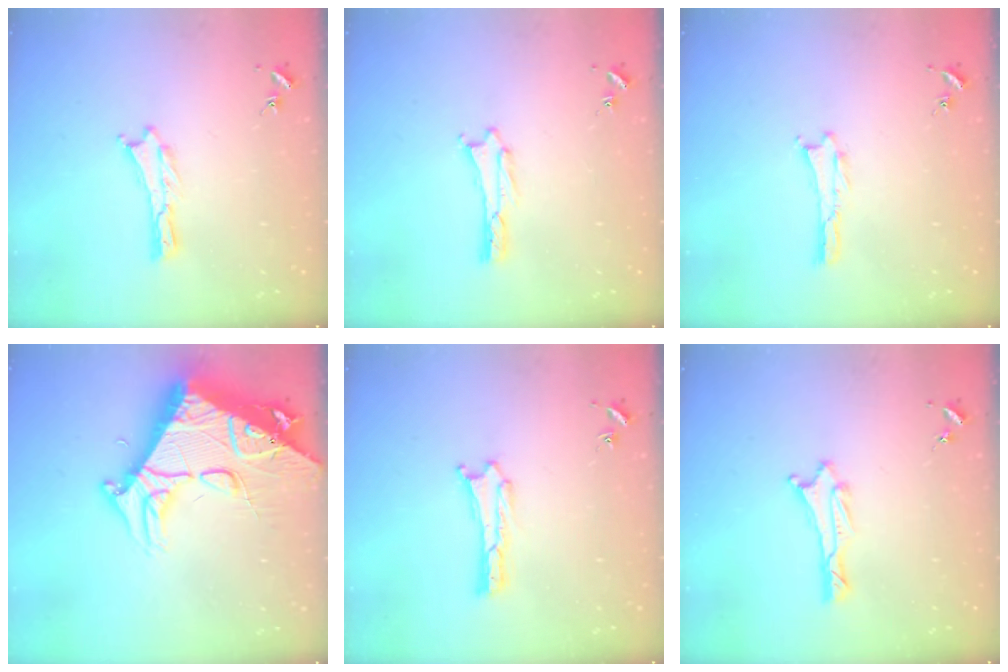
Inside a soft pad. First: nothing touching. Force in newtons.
{"total": 1.1, "press": 1.1, "slide": 0.1}
{"total": 0.0}
{"total": 15.1, "press": 15.0, "slide": 1.6}
{"total": 0.0}
{"total": 1.1, "press": 1.1, "slide": 0.1}